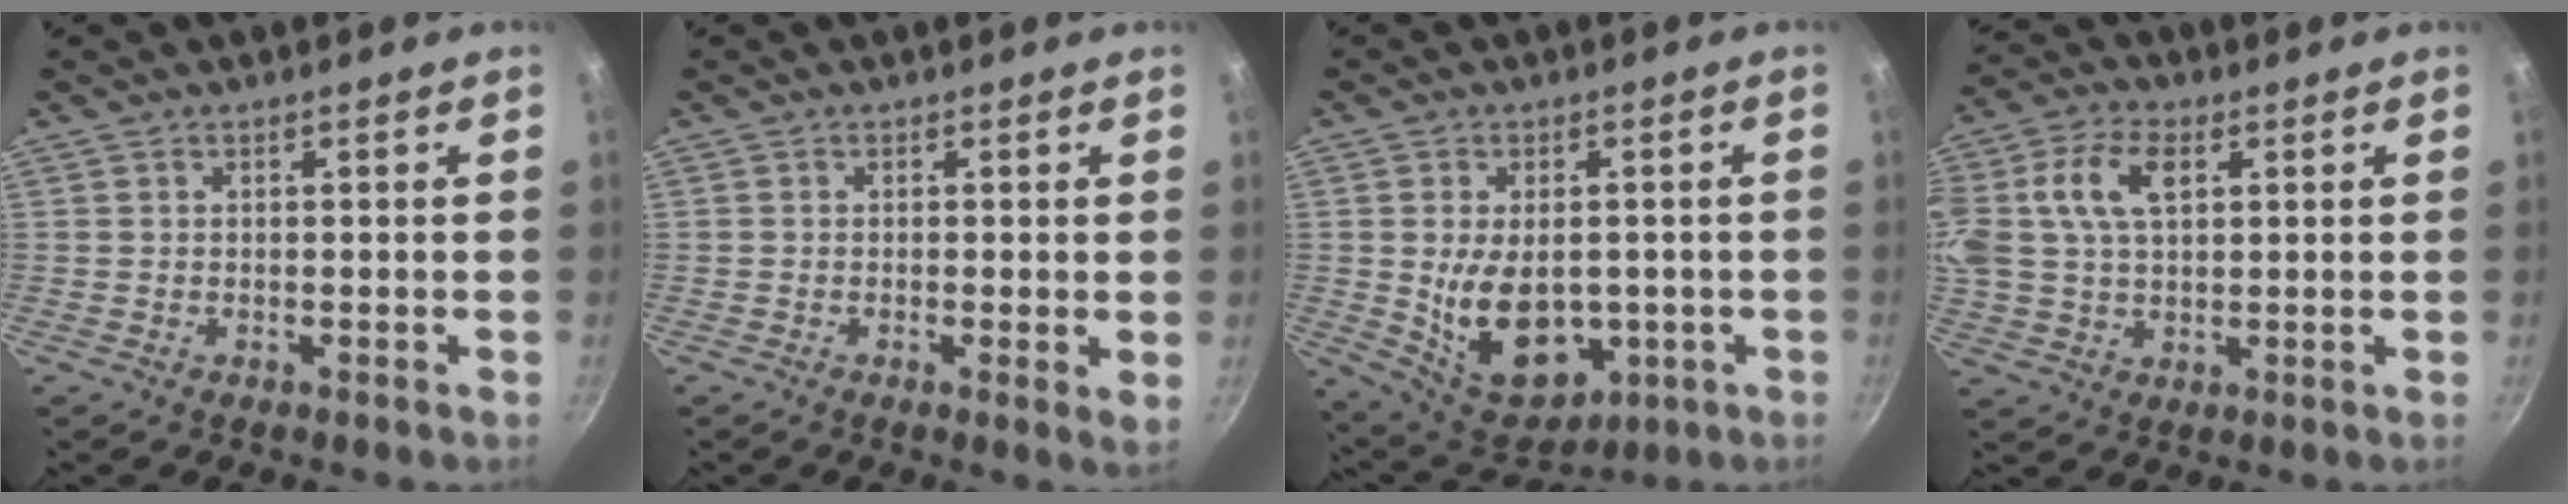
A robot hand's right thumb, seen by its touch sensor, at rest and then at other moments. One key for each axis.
{"total": 2.4, "fx": 0.1, "fy": 0.5, "fz": 2.3, "tx": -0.032, "ty": -0.011, "tz": -0.003}
{"total": 14.8, "fx": -1.6, "fy": 9.7, "fz": 11.0, "tx": -0.146, "ty": -0.013, "tz": 0.001}
{"total": 16.4, "fx": 4.4, "fy": 10.7, "fz": 11.7, "tx": -0.259, "ty": 0.027, "tz": 0.078}